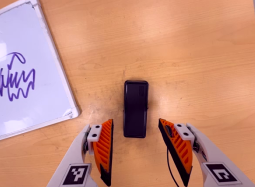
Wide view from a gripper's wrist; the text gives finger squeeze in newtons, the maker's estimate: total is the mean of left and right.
{"total": 0.0}